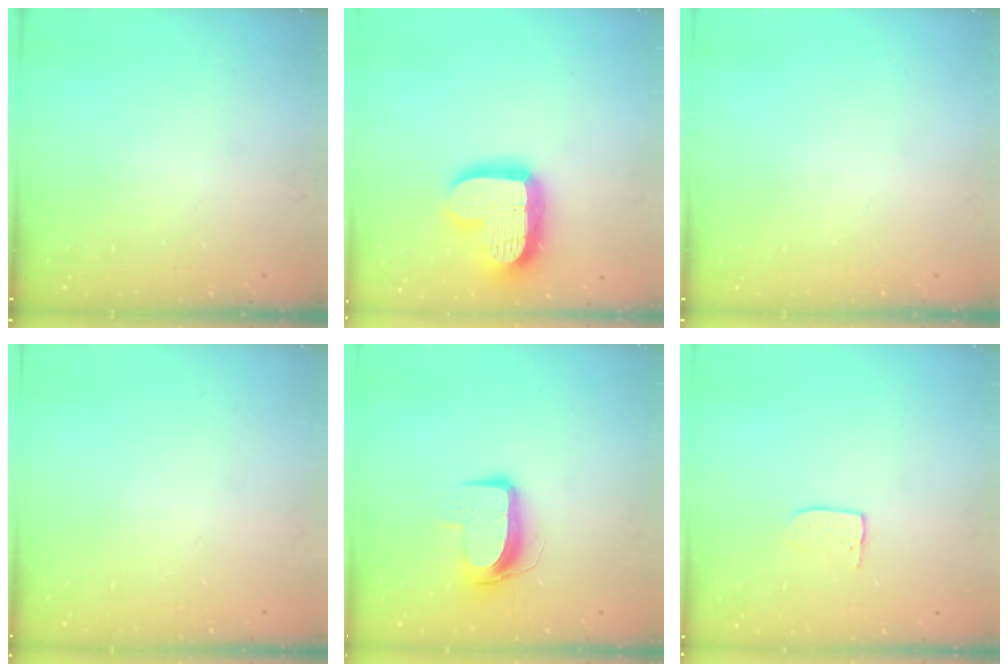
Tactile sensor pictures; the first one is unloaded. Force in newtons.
{"total": 18.6, "press": 18.6, "slide": 1.4}
{"total": 0.0}
{"total": 0.0}
{"total": 9.7, "press": 9.7, "slide": 0.4}
{"total": 3.6, "press": 3.6, "slide": 0.2}